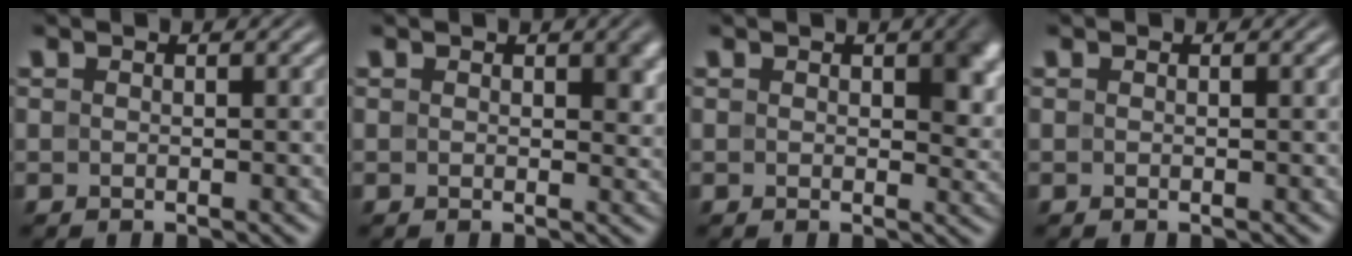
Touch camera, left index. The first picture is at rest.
{"total": 2.9, "force": [0.9, 1.7, 2.2], "torque": [-0.023, -0.001, 0.012]}
{"total": 4.2, "force": [1.1, 2.3, 3.3], "torque": [-0.036, -0.002, 0.016]}
{"total": 0.0}